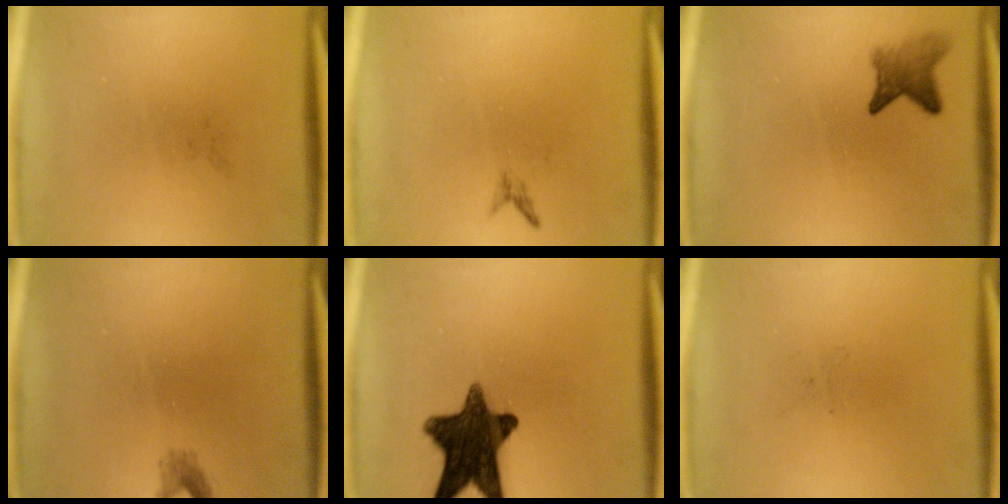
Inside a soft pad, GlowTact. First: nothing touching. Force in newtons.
{"total": 0.7}
{"total": 3.1}
{"total": 1.2}
{"total": 13.9}
{"total": 0.0}